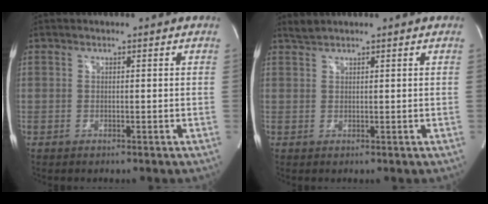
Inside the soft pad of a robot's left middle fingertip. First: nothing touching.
{"total": 1.2, "force": [1.1, -0.1, 0.1], "torque": [-0.006, 0.007, 0.029]}